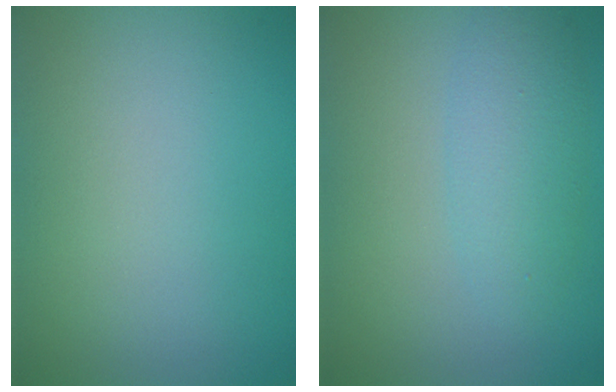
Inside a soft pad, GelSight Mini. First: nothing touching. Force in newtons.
{"total": 3.3, "press": 3.2, "slide": 0.1}